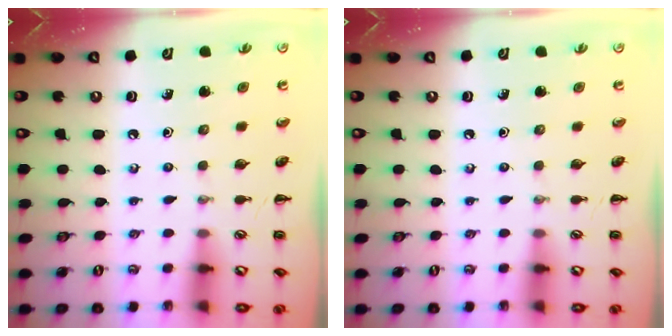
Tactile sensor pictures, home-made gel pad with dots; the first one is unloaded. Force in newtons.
{"total": 0.0}